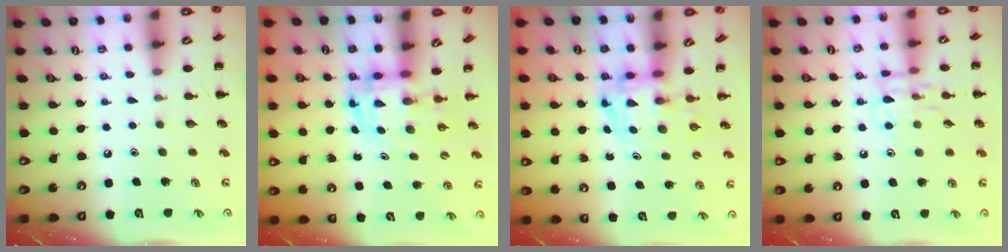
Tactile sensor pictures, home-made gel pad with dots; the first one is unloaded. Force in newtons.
{"total": 3.4, "press": 3.4, "slide": 0.6}
{"total": 3.4, "press": 3.4, "slide": 0.6}
{"total": 10.4, "press": 10.3, "slide": 0.7}